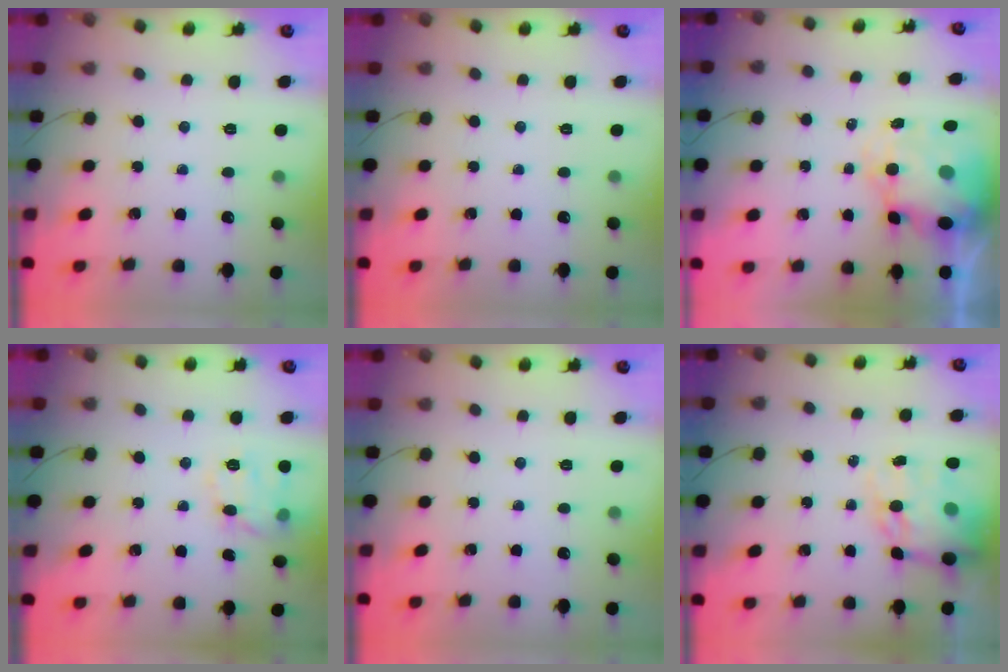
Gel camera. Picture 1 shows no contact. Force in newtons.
{"total": 0.0}
{"total": 8.3, "press": 7.9, "slide": 2.4}
{"total": 8.9, "press": 8.9, "slide": 0.7}
{"total": 0.0}
{"total": 15.8, "press": 15.3, "slide": 4.1}